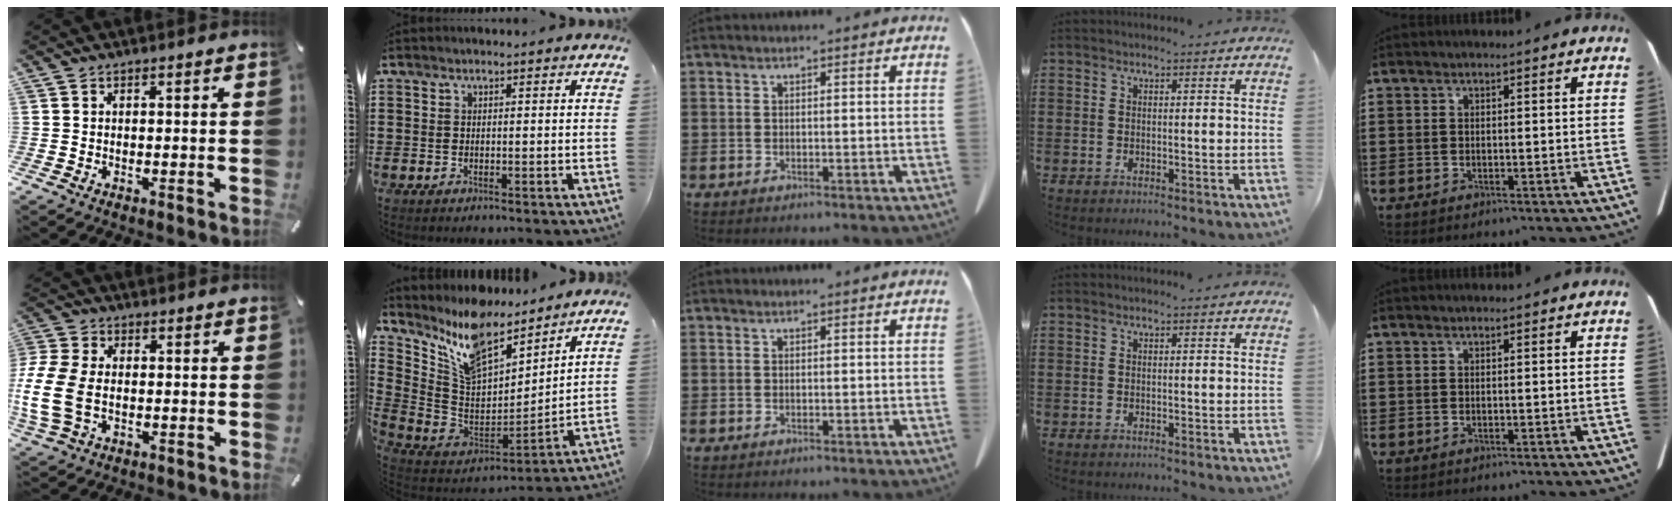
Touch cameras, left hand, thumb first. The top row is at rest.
{"thumb": {"total": 11.8, "force": [-1.5, 8.1, 8.4], "torque": [-0.197, -0.001, -0.025]}, "index": {"total": 11.0, "force": [9.1, 3.2, 5.3], "torque": [-0.145, -0.061, 0.162]}}